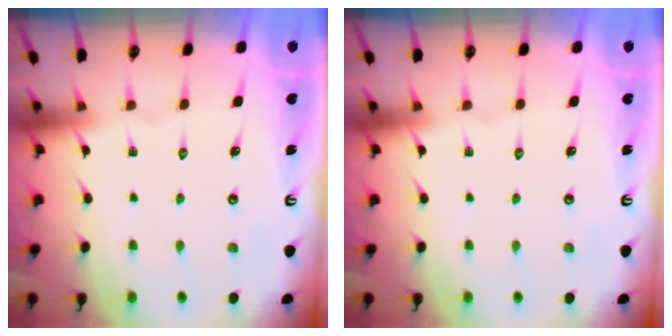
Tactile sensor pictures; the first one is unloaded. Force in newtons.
{"total": 0.0}